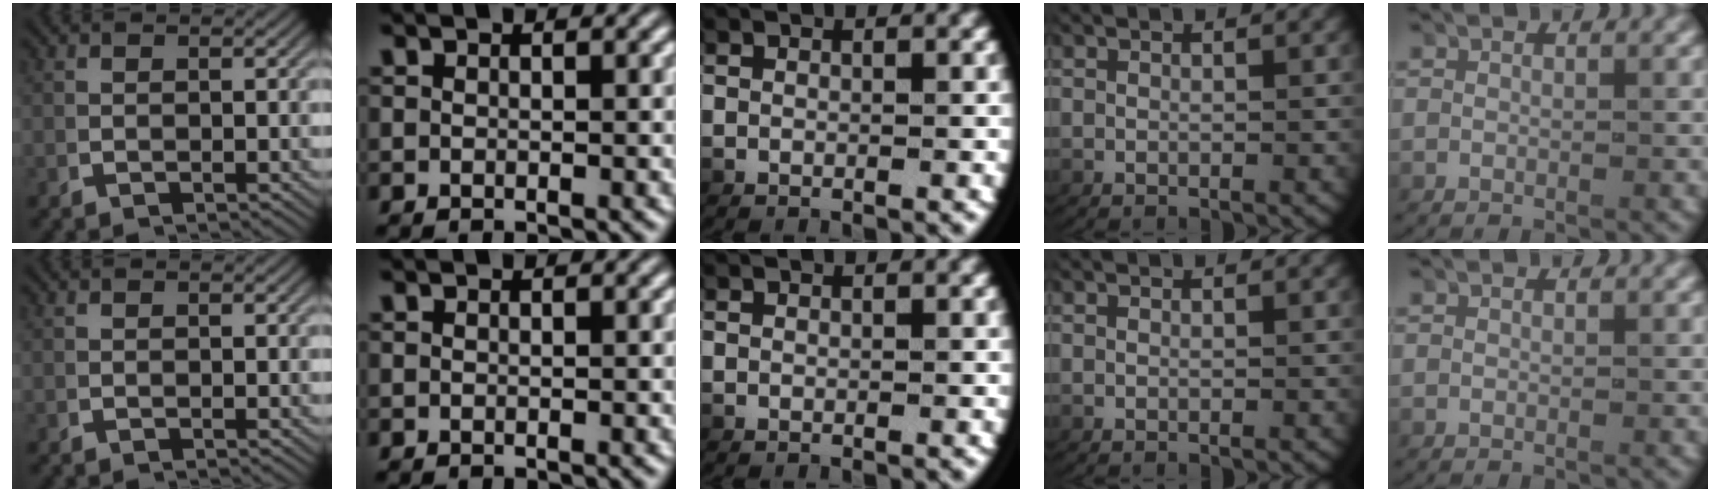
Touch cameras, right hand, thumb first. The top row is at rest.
{}